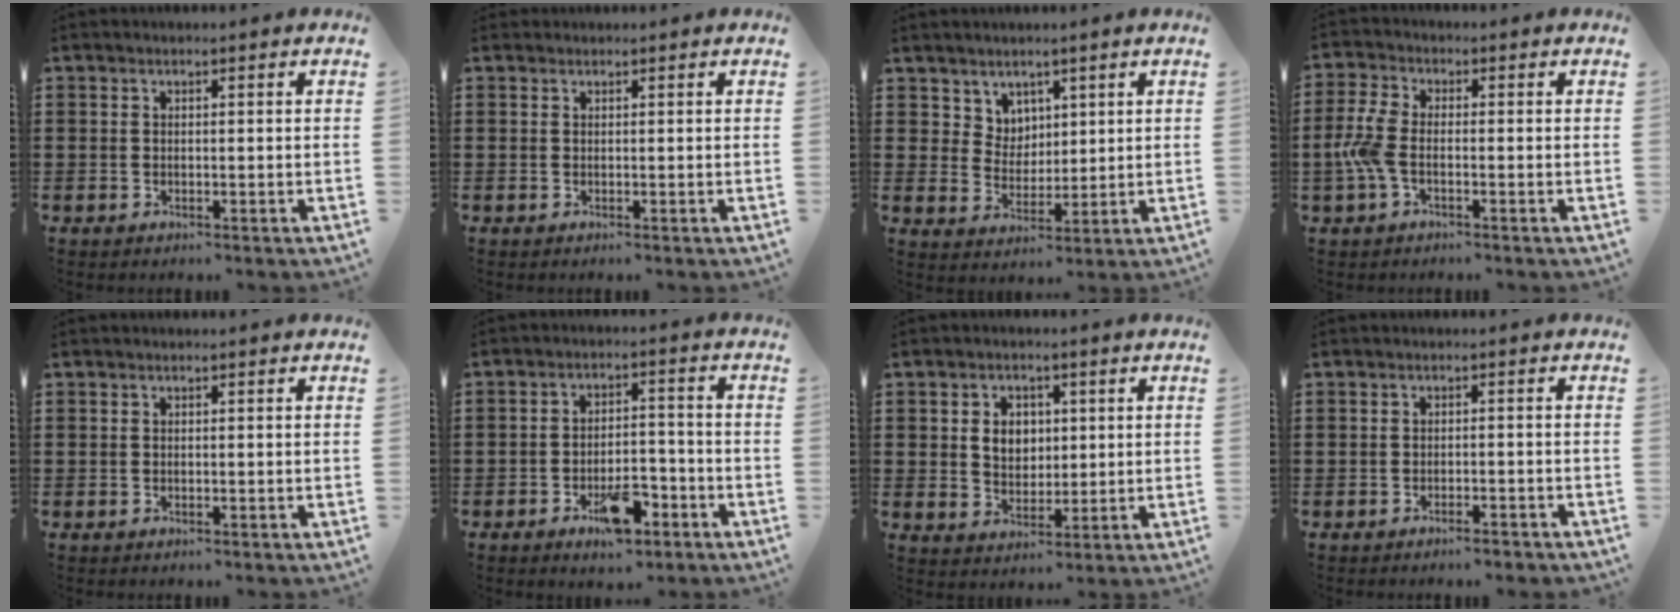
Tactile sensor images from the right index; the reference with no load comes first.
{"total": 0.0}
{"total": 4.6, "force": [3.1, 3.4, 0.3], "torque": [-0.025, 0.006, 0.059]}
{"total": 5.1, "force": [-1.4, 2.3, 4.3], "torque": [-0.109, -0.007, -0.033]}
{"total": 0.0}
{"total": 7.5, "force": [-4.0, 3.0, 5.6], "torque": [-0.087, 0.011, -0.063]}
{"total": 4.4, "force": [0.8, 3.5, 2.5], "torque": [-0.053, 0.010, 0.010]}
{"total": 1.6, "force": [-1.4, 0.0, 0.7], "torque": [-0.016, -0.004, -0.026]}